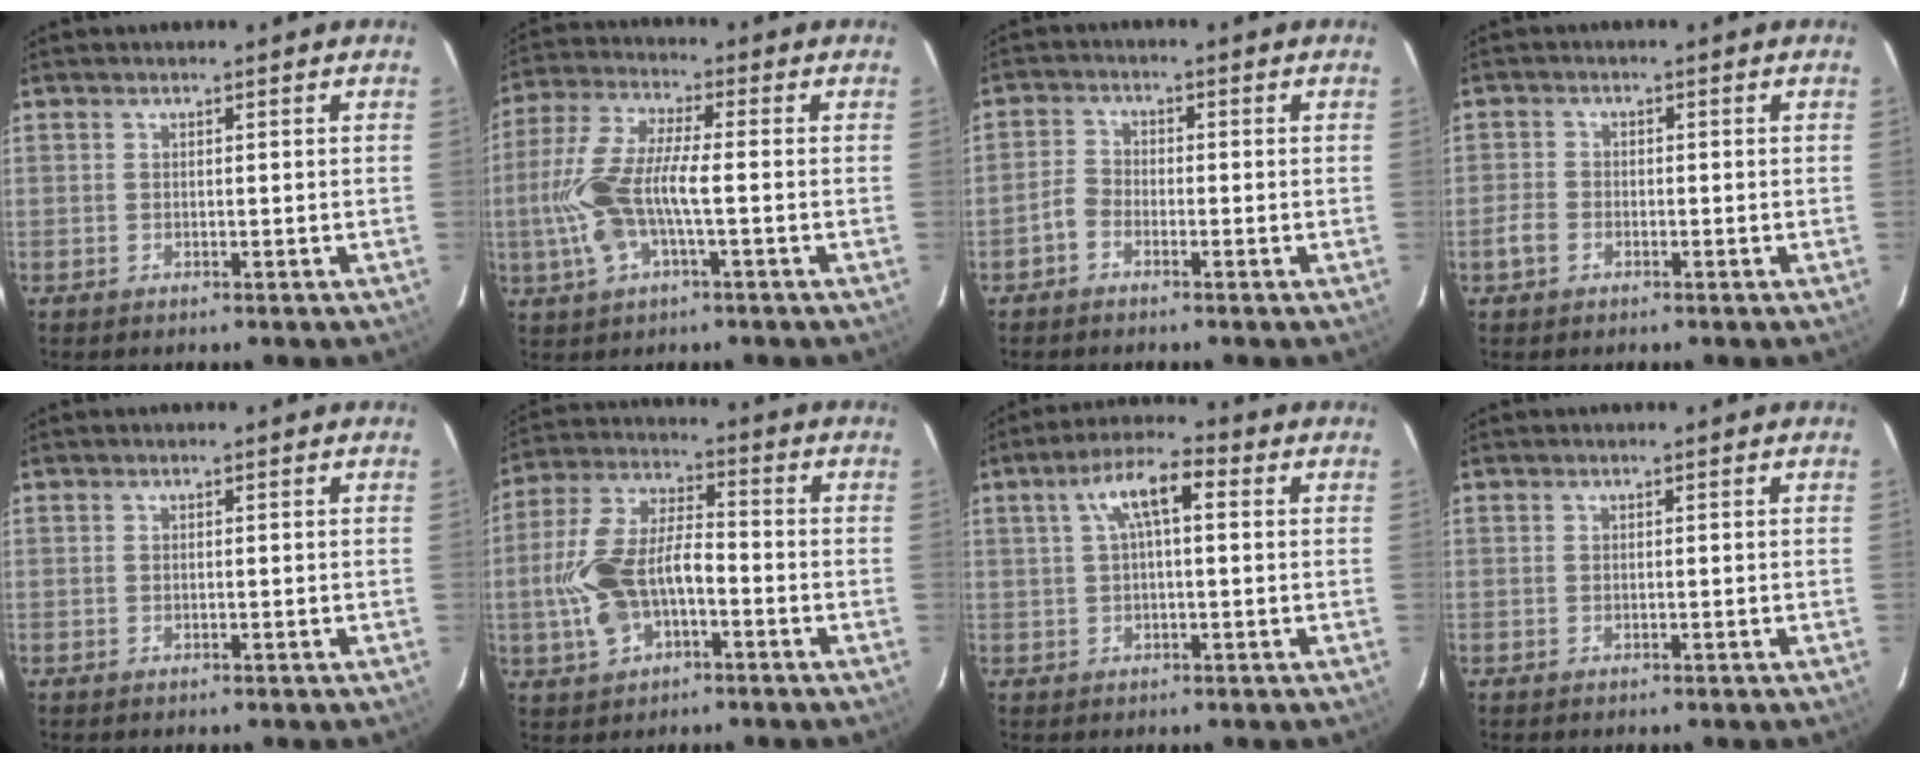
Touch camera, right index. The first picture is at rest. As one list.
[{"total": 12.2, "force": [-2.4, 3.9, 11.4], "torque": [-0.250, 0.003, -0.046]}, {"total": 2.6, "force": [-1.8, 1.6, 1.1], "torque": [-0.025, 0.011, -0.037]}, {"total": 2.9, "force": [-1.6, 2.1, 1.2], "torque": [-0.029, 0.006, -0.031]}, {"total": 0.0}, {"total": 13.4, "force": [-3.6, 6.9, 10.9], "torque": [-0.234, 0.012, -0.062]}, {"total": 7.5, "force": [2.0, 2.4, 6.8], "torque": [-0.128, 0.023, 0.034]}, {"total": 0.0}]